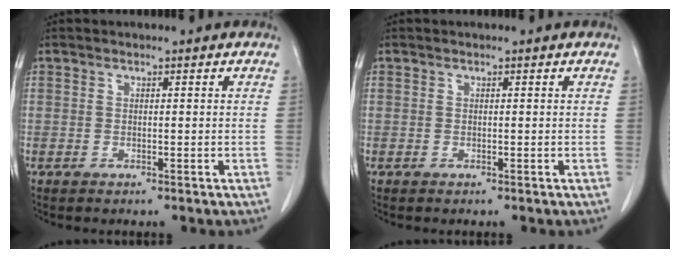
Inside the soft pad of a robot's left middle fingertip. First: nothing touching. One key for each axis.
{"total": 0.0}